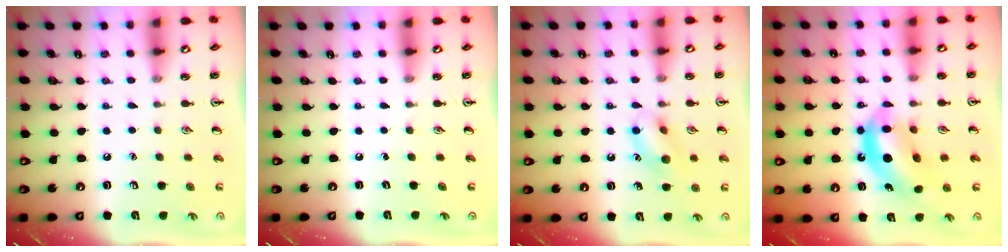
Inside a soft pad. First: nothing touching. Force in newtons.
{"total": 0.0}
{"total": 11.0, "press": 10.9, "slide": 1.6}
{"total": 12.0, "press": 11.4, "slide": 3.7}